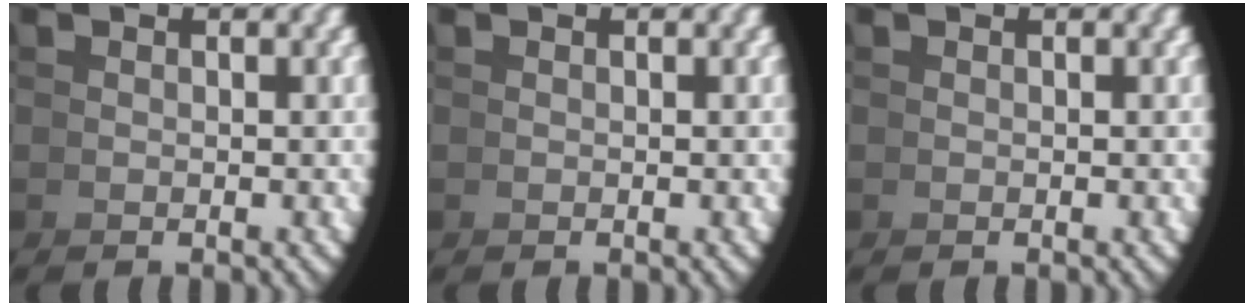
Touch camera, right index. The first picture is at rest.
{"total": 0.0}
{"total": 0.0}